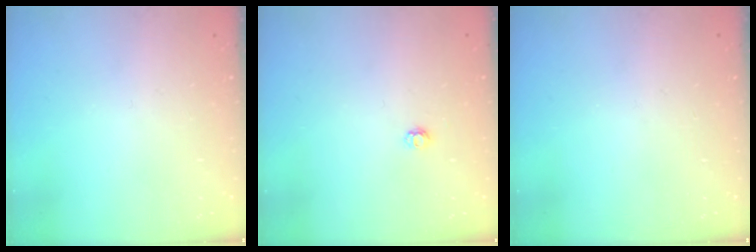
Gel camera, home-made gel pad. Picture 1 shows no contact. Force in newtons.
{"total": 2.9, "press": 2.9, "slide": 0.4}
{"total": 0.0}